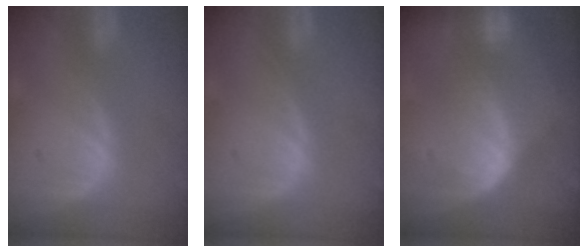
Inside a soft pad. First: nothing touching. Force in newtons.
{"total": 0.0}
{"total": 6.8, "press": 6.7, "slide": 1.4}